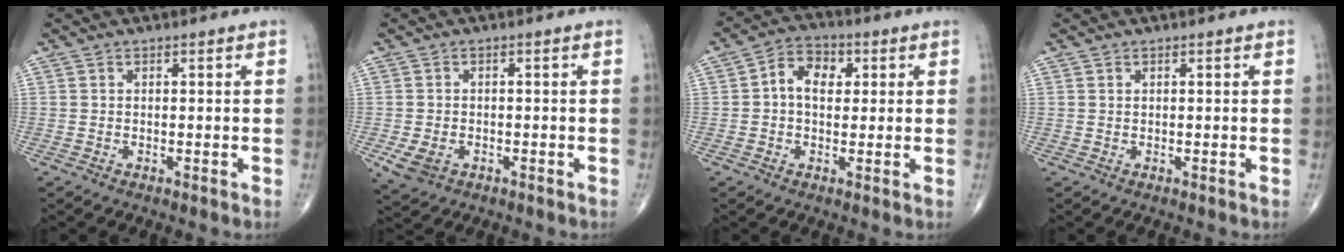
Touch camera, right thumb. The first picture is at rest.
{"total": 5.6, "force": [-2.0, 4.0, 3.3], "torque": [-0.062, 0.002, -0.027]}
{"total": 6.9, "force": [1.1, 4.9, 4.8], "torque": [-0.060, 0.016, 0.011]}
{"total": 0.0}